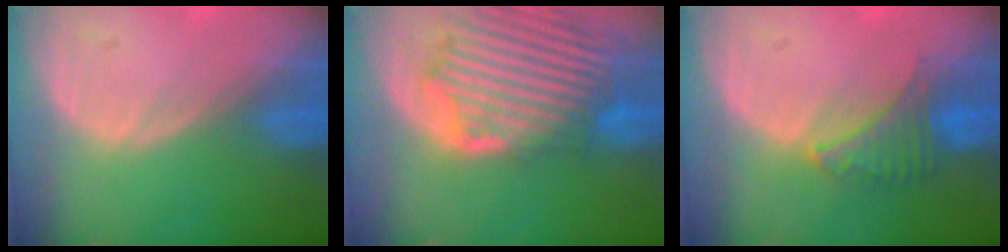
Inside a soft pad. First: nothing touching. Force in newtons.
{"total": 13.2, "press": 11.5, "slide": 6.4}
{"total": 4.8, "press": 4.8, "slide": 0.5}